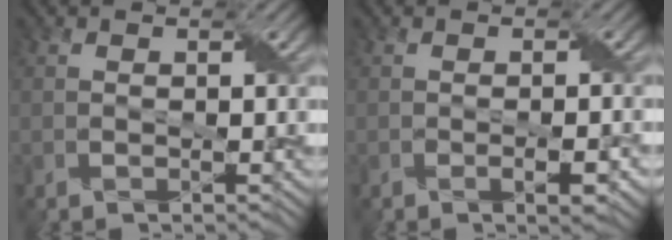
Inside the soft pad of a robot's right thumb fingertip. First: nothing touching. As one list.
[{"total": 2.1, "force": [-0.9, 0.5, 1.8], "torque": [-0.032, -0.001, -0.010]}]